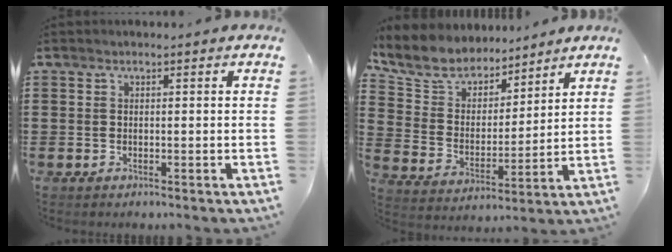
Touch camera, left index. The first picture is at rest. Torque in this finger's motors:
{"motor_torque": [2.14, 0.00, 0.65, 0.09]}